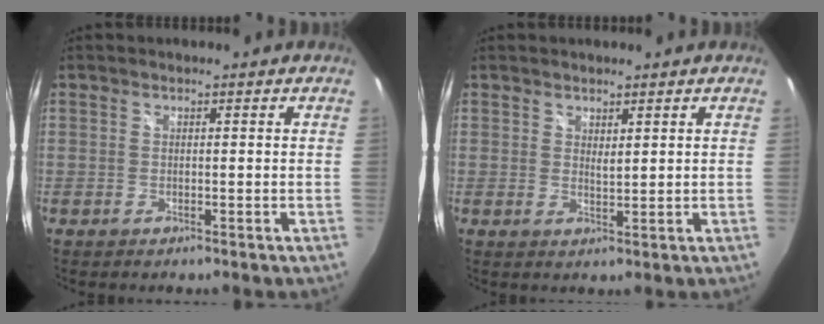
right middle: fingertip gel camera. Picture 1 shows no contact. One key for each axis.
{"total": 1.5, "fx": 1.2, "fy": 0.3, "fz": 0.8, "tx": -0.011, "ty": -0.002, "tz": 0.020}